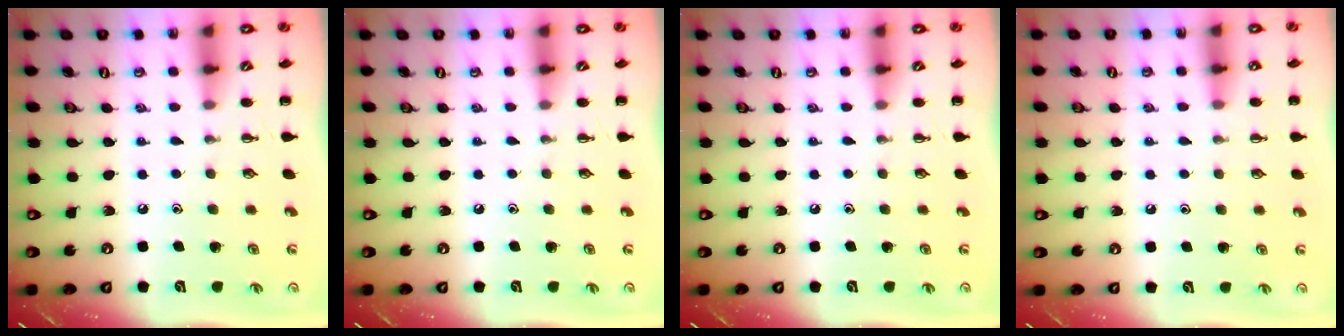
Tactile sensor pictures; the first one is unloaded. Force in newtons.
{"total": 0.0}
{"total": 0.0}
{"total": 3.7, "press": 3.4, "slide": 1.3}